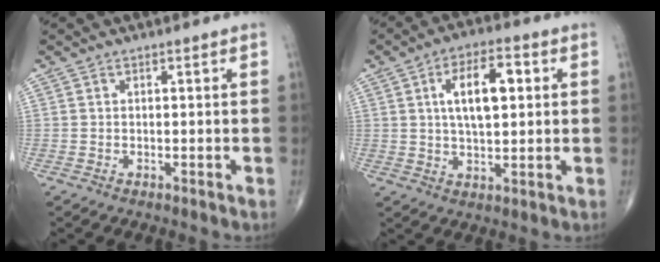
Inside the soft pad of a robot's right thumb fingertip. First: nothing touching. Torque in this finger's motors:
{"motor_torque": [0.64, 2.20, 0.73, 0.13, 0.11]}